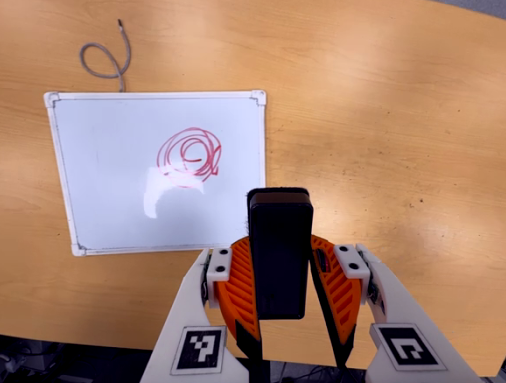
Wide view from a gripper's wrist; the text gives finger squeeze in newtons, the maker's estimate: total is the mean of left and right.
{"total": 7.3, "left": 5.6, "right": 9.1}